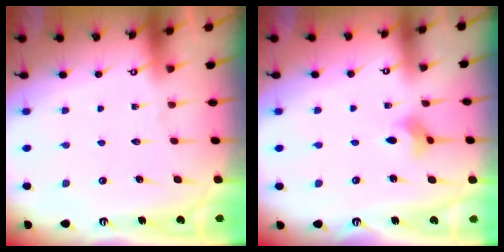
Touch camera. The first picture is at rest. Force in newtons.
{"total": 3.5, "press": 3.5, "slide": 0.5}